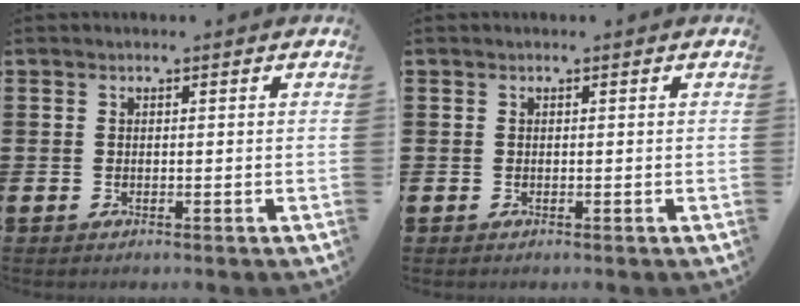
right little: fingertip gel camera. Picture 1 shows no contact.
{"total": 0.0}